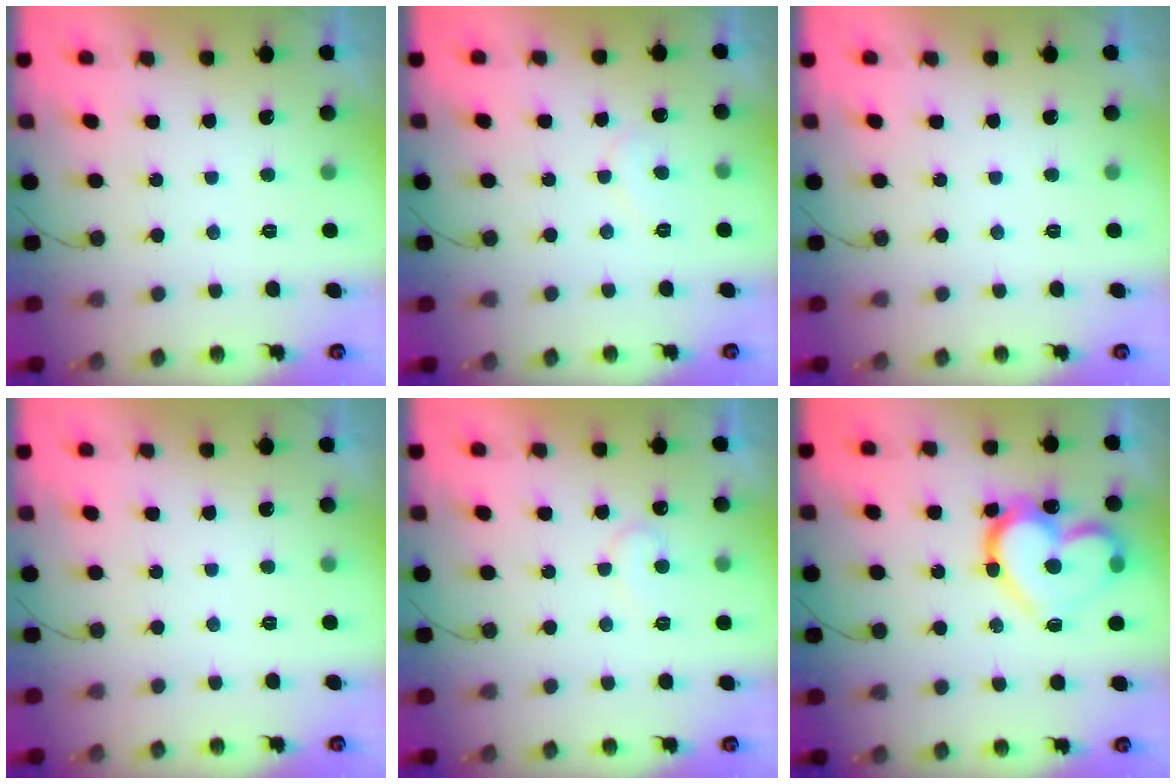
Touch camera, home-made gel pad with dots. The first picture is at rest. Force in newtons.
{"total": 5.9, "press": 5.9, "slide": 0.4}
{"total": 0.0}
{"total": 0.0}
{"total": 8.2, "press": 8.1, "slide": 0.4}
{"total": 19.3, "press": 19.2, "slide": 2.1}